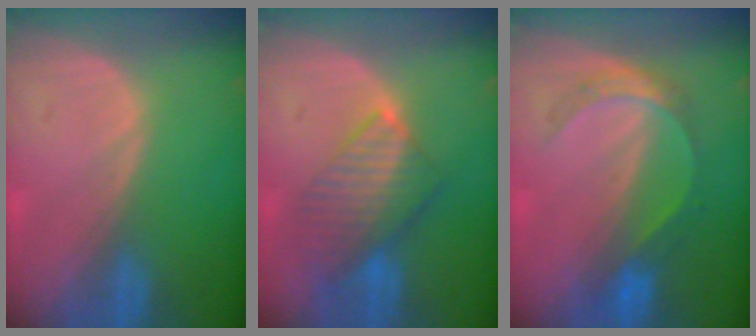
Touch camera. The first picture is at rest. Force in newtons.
{"total": 8.1, "press": 7.1, "slide": 3.9}
{"total": 5.3, "press": 5.0, "slide": 1.6}